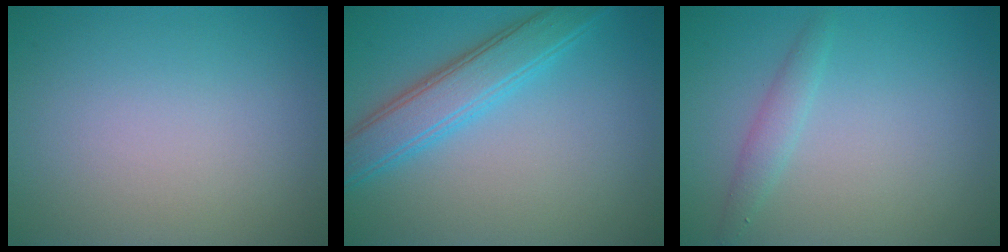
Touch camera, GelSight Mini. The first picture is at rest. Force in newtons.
{"total": 4.6, "press": 4.6, "slide": 0.2}
{"total": 1.5, "press": 1.5, "slide": 0.1}